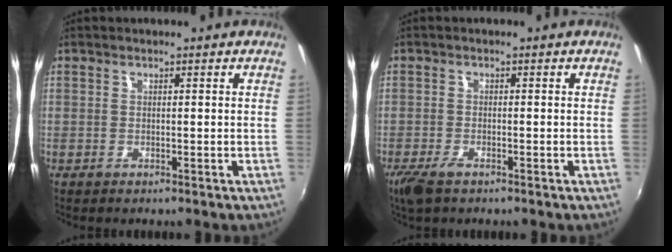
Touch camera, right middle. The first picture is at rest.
{"total": 4.1, "force": [-2.8, 1.4, 2.6], "torque": [-0.065, -0.014, -0.054]}